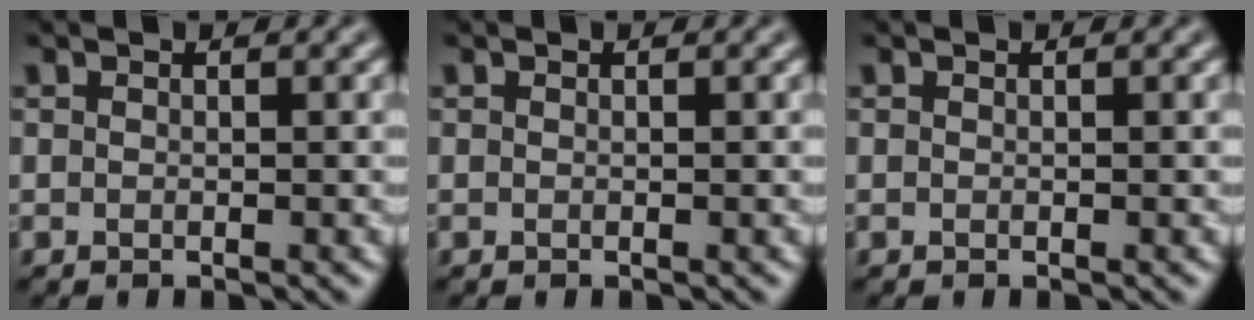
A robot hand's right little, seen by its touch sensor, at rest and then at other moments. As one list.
[{"total": 0.0}, {"total": 0.0}]